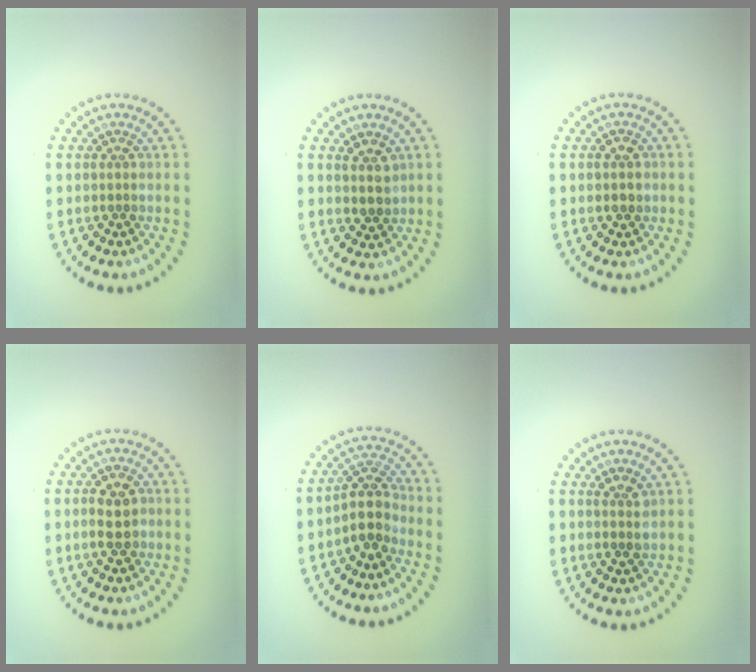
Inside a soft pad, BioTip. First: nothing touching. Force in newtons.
{"total": 1.8, "press": 1.7, "slide": 0.8}
{"total": 1.3, "press": 1.3, "slide": 0.3}
{"total": 3.0, "press": 3.0, "slide": 0.2}
{"total": 3.0, "press": 2.4, "slide": 1.8}
{"total": 1.3, "press": 1.3, "slide": 0.3}